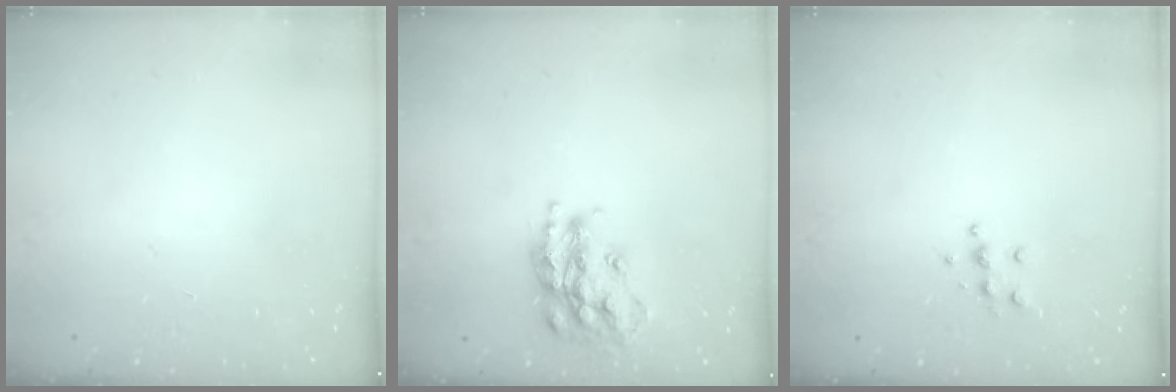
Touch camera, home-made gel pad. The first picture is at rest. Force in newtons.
{"total": 17.5, "press": 17.4, "slide": 1.1}
{"total": 5.6, "press": 5.6, "slide": 0.6}